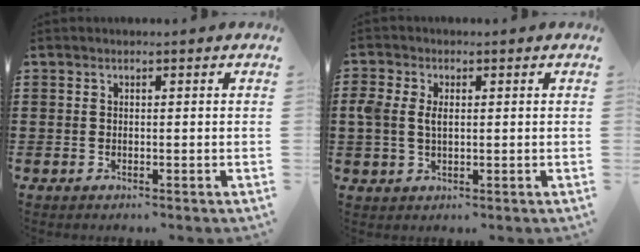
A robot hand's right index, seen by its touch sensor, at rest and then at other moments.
{"total": 3.5, "force": [0.3, 2.3, 2.6], "torque": [-0.070, 0.005, 0.000]}